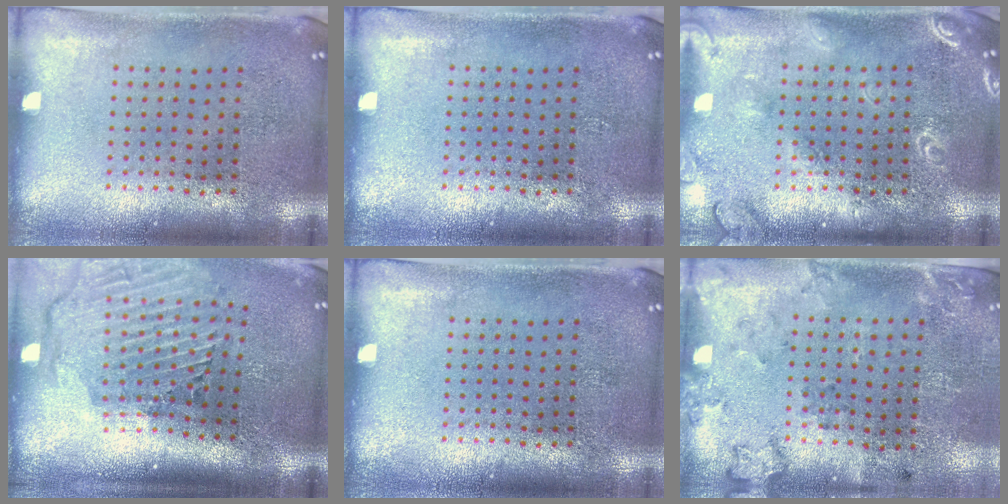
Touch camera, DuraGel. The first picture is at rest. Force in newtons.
{"total": 0.0}
{"total": 2.9, "press": 2.9, "slide": 0.4}
{"total": 2.9, "press": 2.1, "slide": 2.0}
{"total": 0.0}
{"total": 2.0, "press": 1.4, "slide": 1.5}